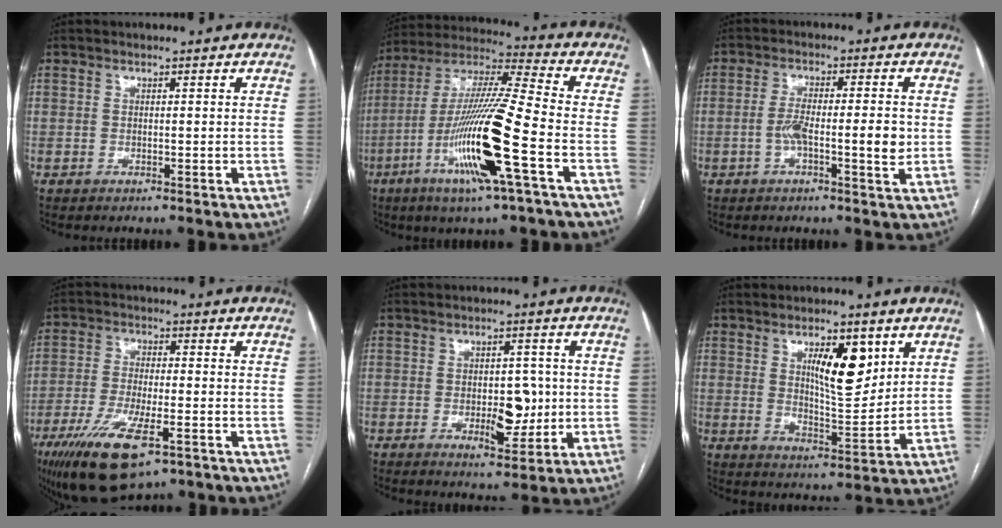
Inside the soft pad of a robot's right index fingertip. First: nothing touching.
{"total": 18.7, "force": [-6.6, -0.1, 17.5], "torque": [-0.356, -0.019, -0.129]}
{"total": 6.7, "force": [-1.1, 1.2, 6.5], "torque": [-0.115, 0.006, -0.020]}
{"total": 12.7, "force": [-7.2, 3.4, 9.9], "torque": [-0.190, -0.022, -0.119]}
{"total": 6.4, "force": [-0.8, 2.9, 5.6], "torque": [-0.076, 0.002, -0.004]}
{"total": 9.3, "force": [3.9, 2.8, 7.9], "torque": [-0.128, -0.003, 0.070]}